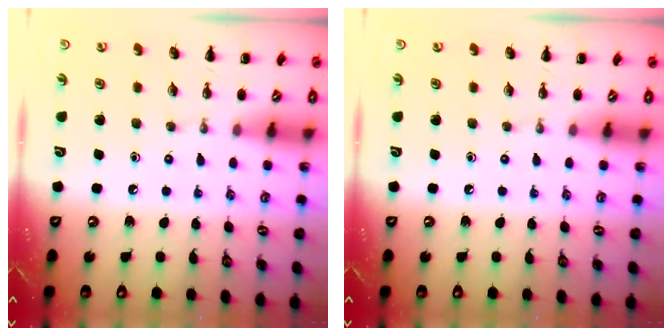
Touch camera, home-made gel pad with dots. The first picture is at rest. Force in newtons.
{"total": 0.0}